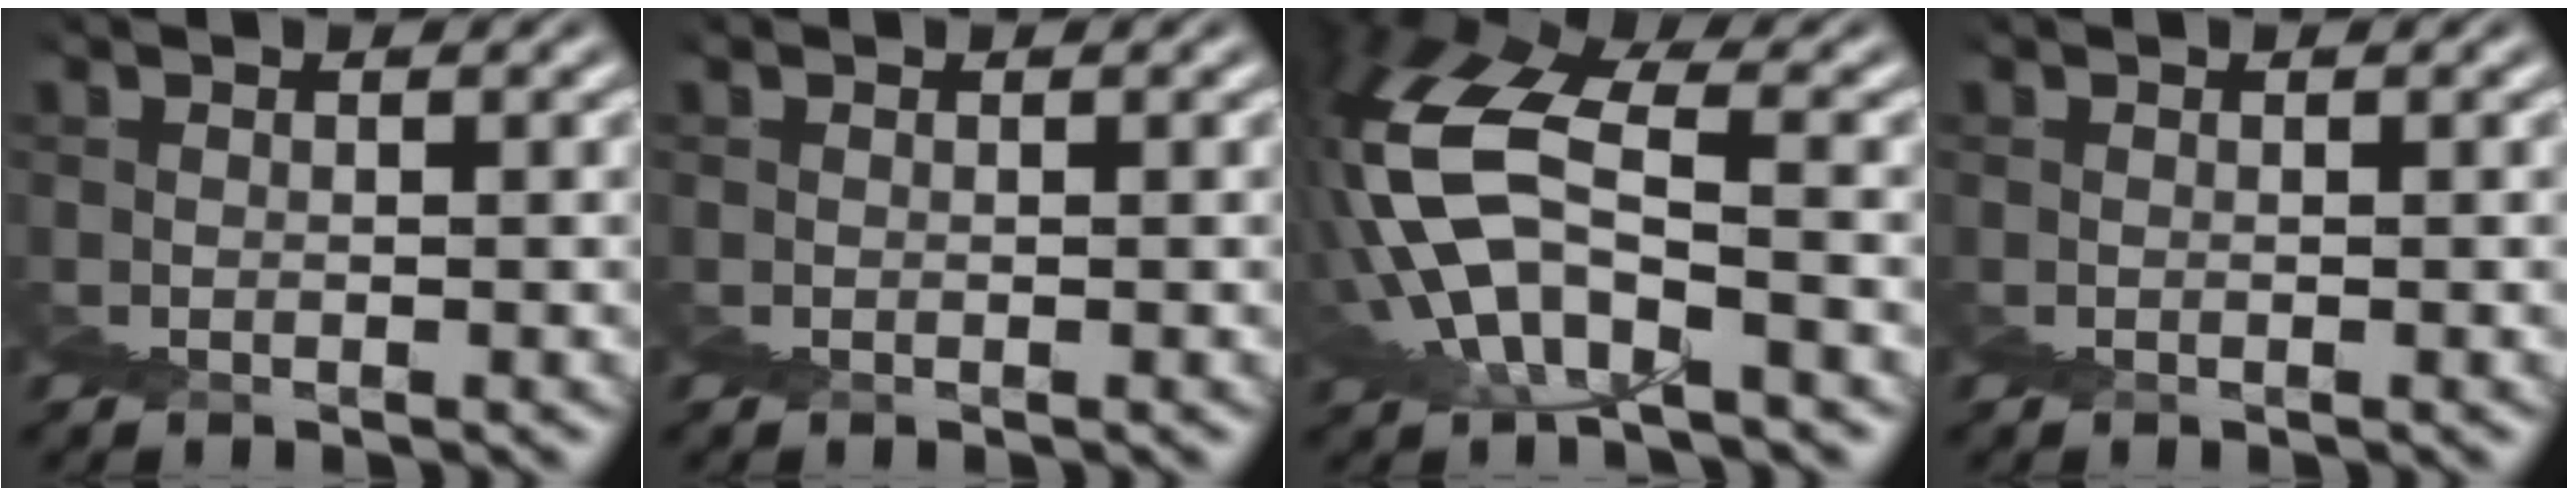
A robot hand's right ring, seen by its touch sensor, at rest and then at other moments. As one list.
[{"total": 0.0}, {"total": 9.2, "force": [3.3, 5.7, 6.4], "torque": [-0.130, 0.019, 0.039]}, {"total": 0.0}]